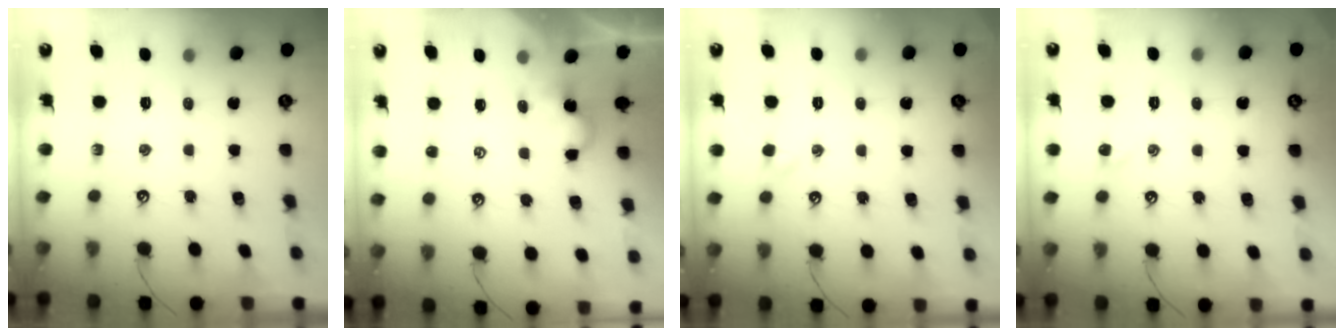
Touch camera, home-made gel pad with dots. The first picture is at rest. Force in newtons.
{"total": 1.6, "press": 1.5, "slide": 0.2}
{"total": 0.6, "press": 0.4, "slide": 0.5}
{"total": 1.1, "press": 1.0, "slide": 0.4}